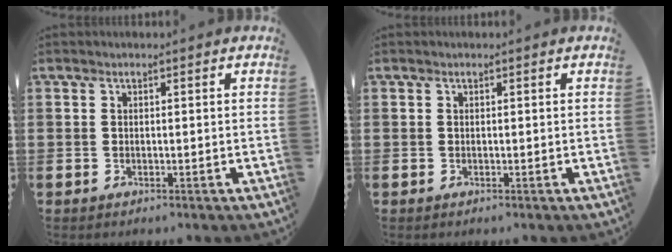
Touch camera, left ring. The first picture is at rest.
{"total": 0.0}